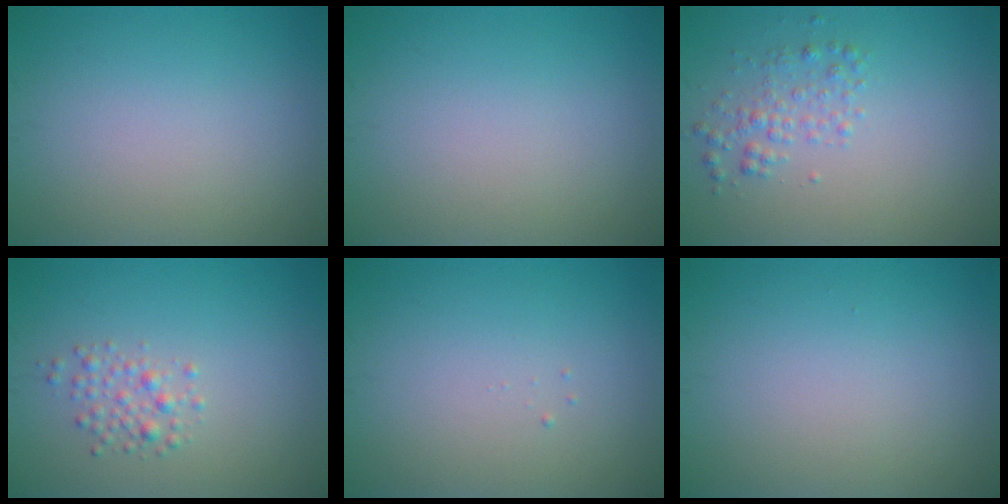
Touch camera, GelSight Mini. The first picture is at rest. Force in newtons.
{"total": 0.0}
{"total": 1.9, "press": 1.9, "slide": 0.1}
{"total": 1.8, "press": 1.8, "slide": 0.1}
{"total": 0.0}
{"total": 0.0}